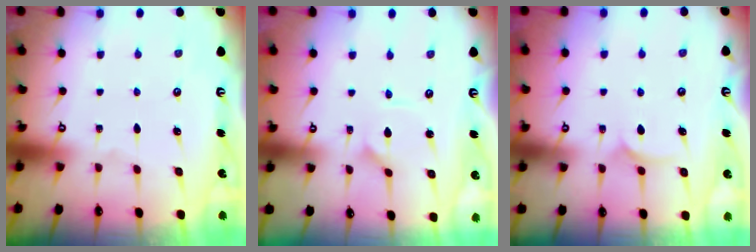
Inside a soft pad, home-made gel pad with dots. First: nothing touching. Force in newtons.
{"total": 1.7, "press": 1.6, "slide": 0.3}
{"total": 6.5, "press": 6.5, "slide": 0.3}